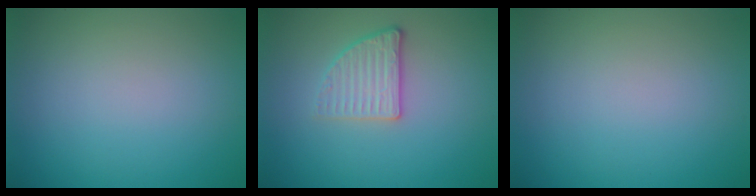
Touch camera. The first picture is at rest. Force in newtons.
{"total": 2.6, "press": 2.3, "slide": 1.2}
{"total": 0.0}